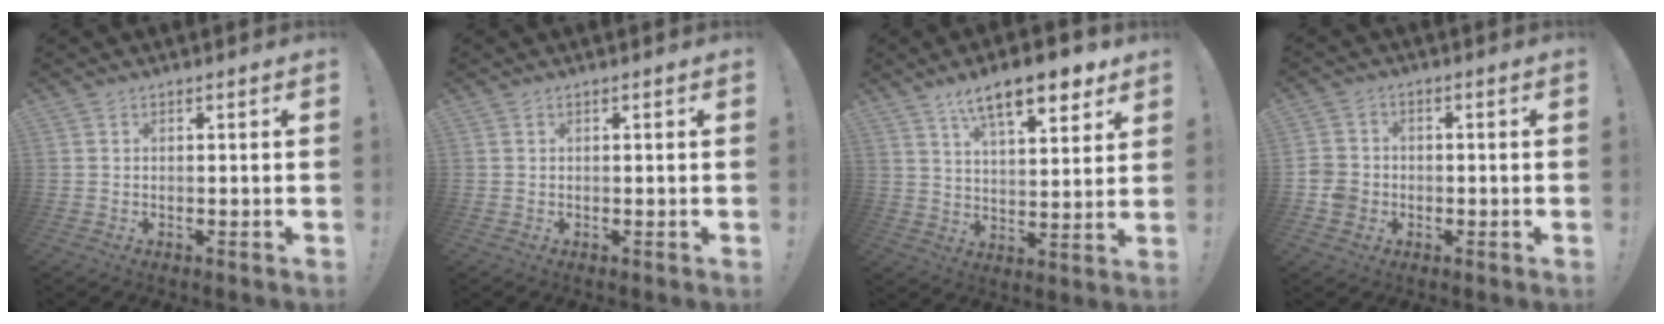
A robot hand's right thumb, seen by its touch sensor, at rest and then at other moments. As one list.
[{"total": 0.0}, {"total": 14.0, "force": [9.0, 4.5, 9.7], "torque": [-0.146, -0.052, 0.150]}, {"total": 6.6, "force": [-2.1, 5.7, 2.7], "torque": [-0.064, 0.017, -0.039]}]